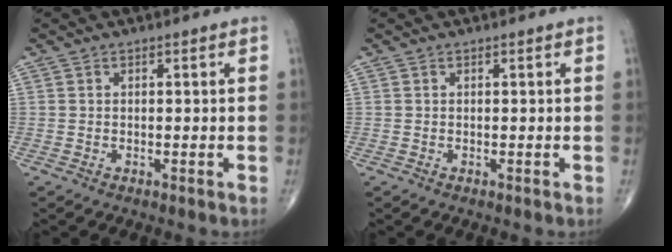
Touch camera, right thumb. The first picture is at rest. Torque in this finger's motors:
{"motor_torque": [-0.11, 0.10, -0.01, -0.01, 0.01]}